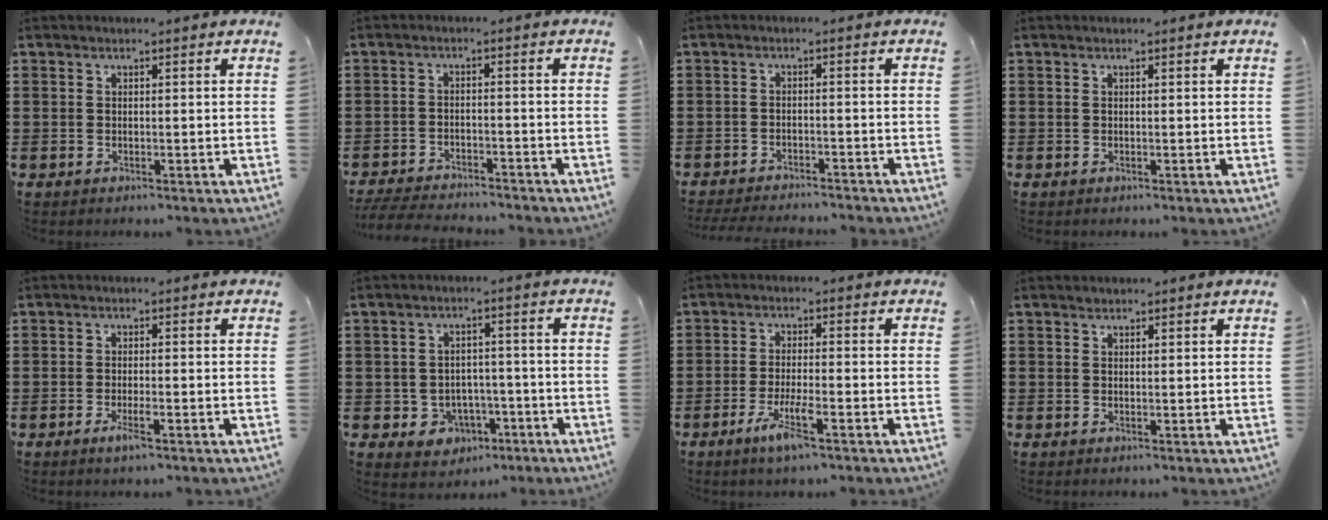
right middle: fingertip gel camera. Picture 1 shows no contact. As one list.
[{"total": 4.2, "force": [-4.1, 0.3, 0.8], "torque": [-0.027, -0.003, -0.088]}, {"total": 2.7, "force": [-2.7, 0.1, 0.3], "torque": [-0.008, 0.000, -0.056]}, {"total": 0.0}, {"total": 2.4, "force": [-1.2, 0.2, 2.1], "torque": [-0.042, -0.005, -0.024]}, {"total": 4.0, "force": [-2.1, 3.1, 1.2], "torque": [-0.032, 0.009, -0.043]}, {"total": 5.1, "force": [-2.9, 0.5, 4.2], "torque": [-0.087, -0.009, -0.054]}, {"total": 0.5, "force": [0.5, 0.3, -0.1], "torque": [0.002, 0.000, 0.009]}]